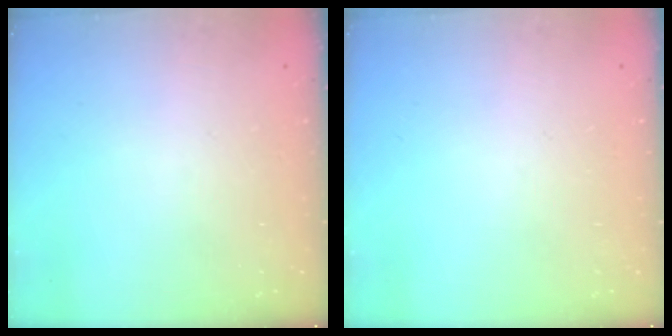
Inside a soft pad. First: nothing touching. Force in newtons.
{"total": 0.0}